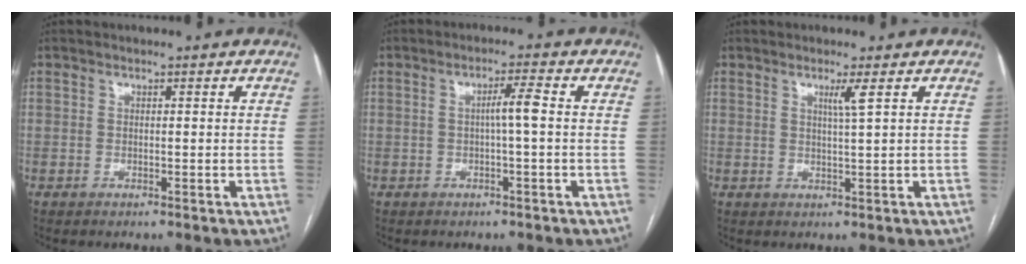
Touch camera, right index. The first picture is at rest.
{"total": 3.1, "force": [0.0, -0.3, 3.1], "torque": [-0.055, 0.006, 0.003]}
{"total": 2.2, "force": [1.0, -0.6, 1.8], "torque": [-0.035, -0.007, 0.021]}